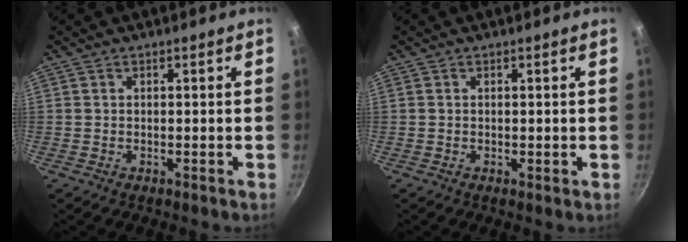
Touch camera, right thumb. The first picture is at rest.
{"total": 0.0}